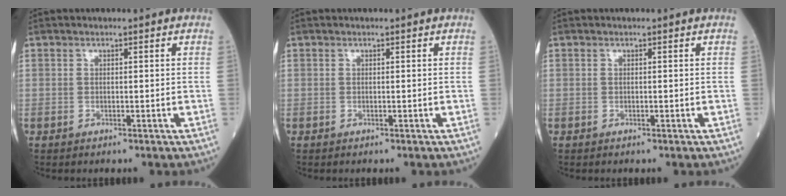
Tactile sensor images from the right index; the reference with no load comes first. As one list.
[{"total": 0.0}, {"total": 0.0}]